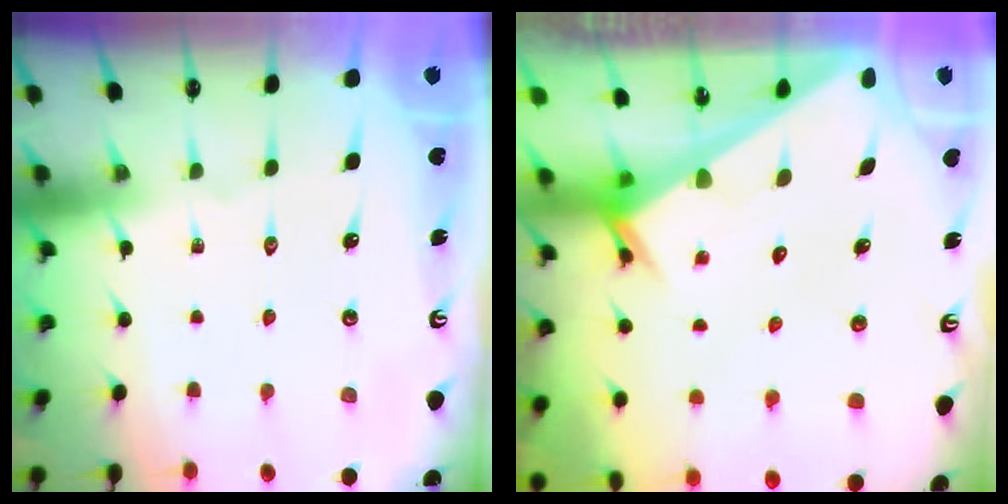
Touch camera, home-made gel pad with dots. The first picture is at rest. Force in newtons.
{"total": 3.0, "press": 3.0, "slide": 0.2}